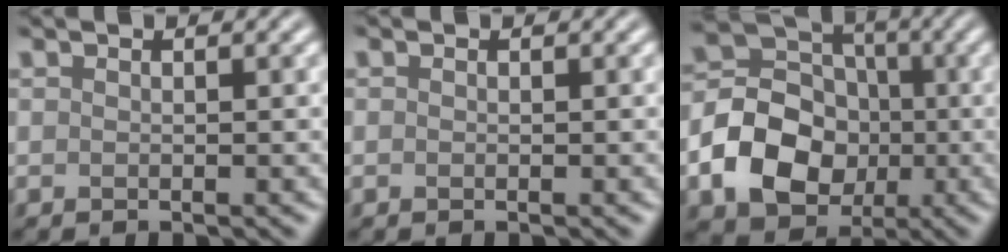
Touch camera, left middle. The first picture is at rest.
{"total": 0.0}
{"total": 9.3, "force": [-2.3, 7.4, 5.0], "torque": [-0.077, -0.008, -0.062]}